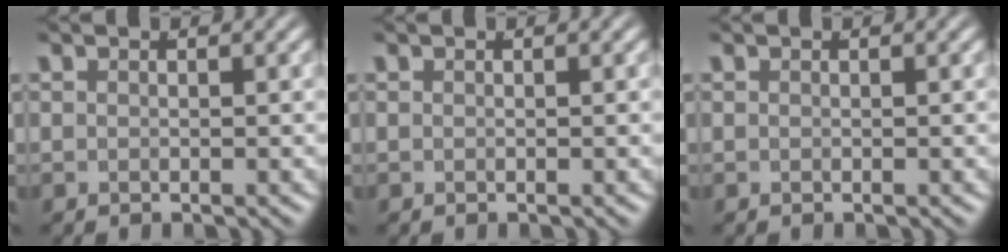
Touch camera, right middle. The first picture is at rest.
{"total": 0.0}
{"total": 0.0}